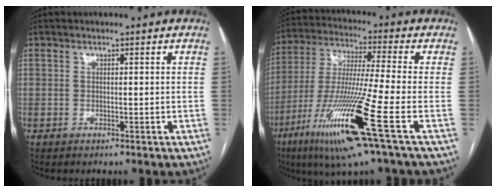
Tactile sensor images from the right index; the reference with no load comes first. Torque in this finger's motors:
{"motor_torque": [2.02, -0.12, 1.05, 0.21]}